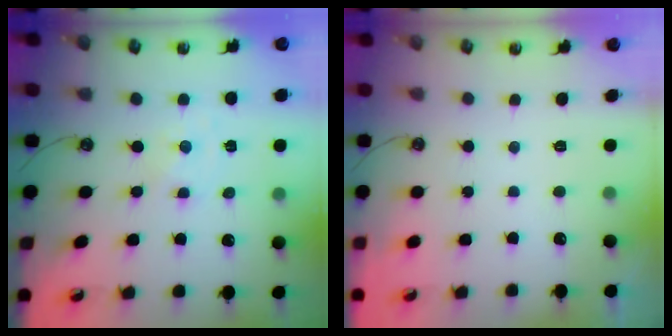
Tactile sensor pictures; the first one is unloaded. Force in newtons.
{"total": 0.0}